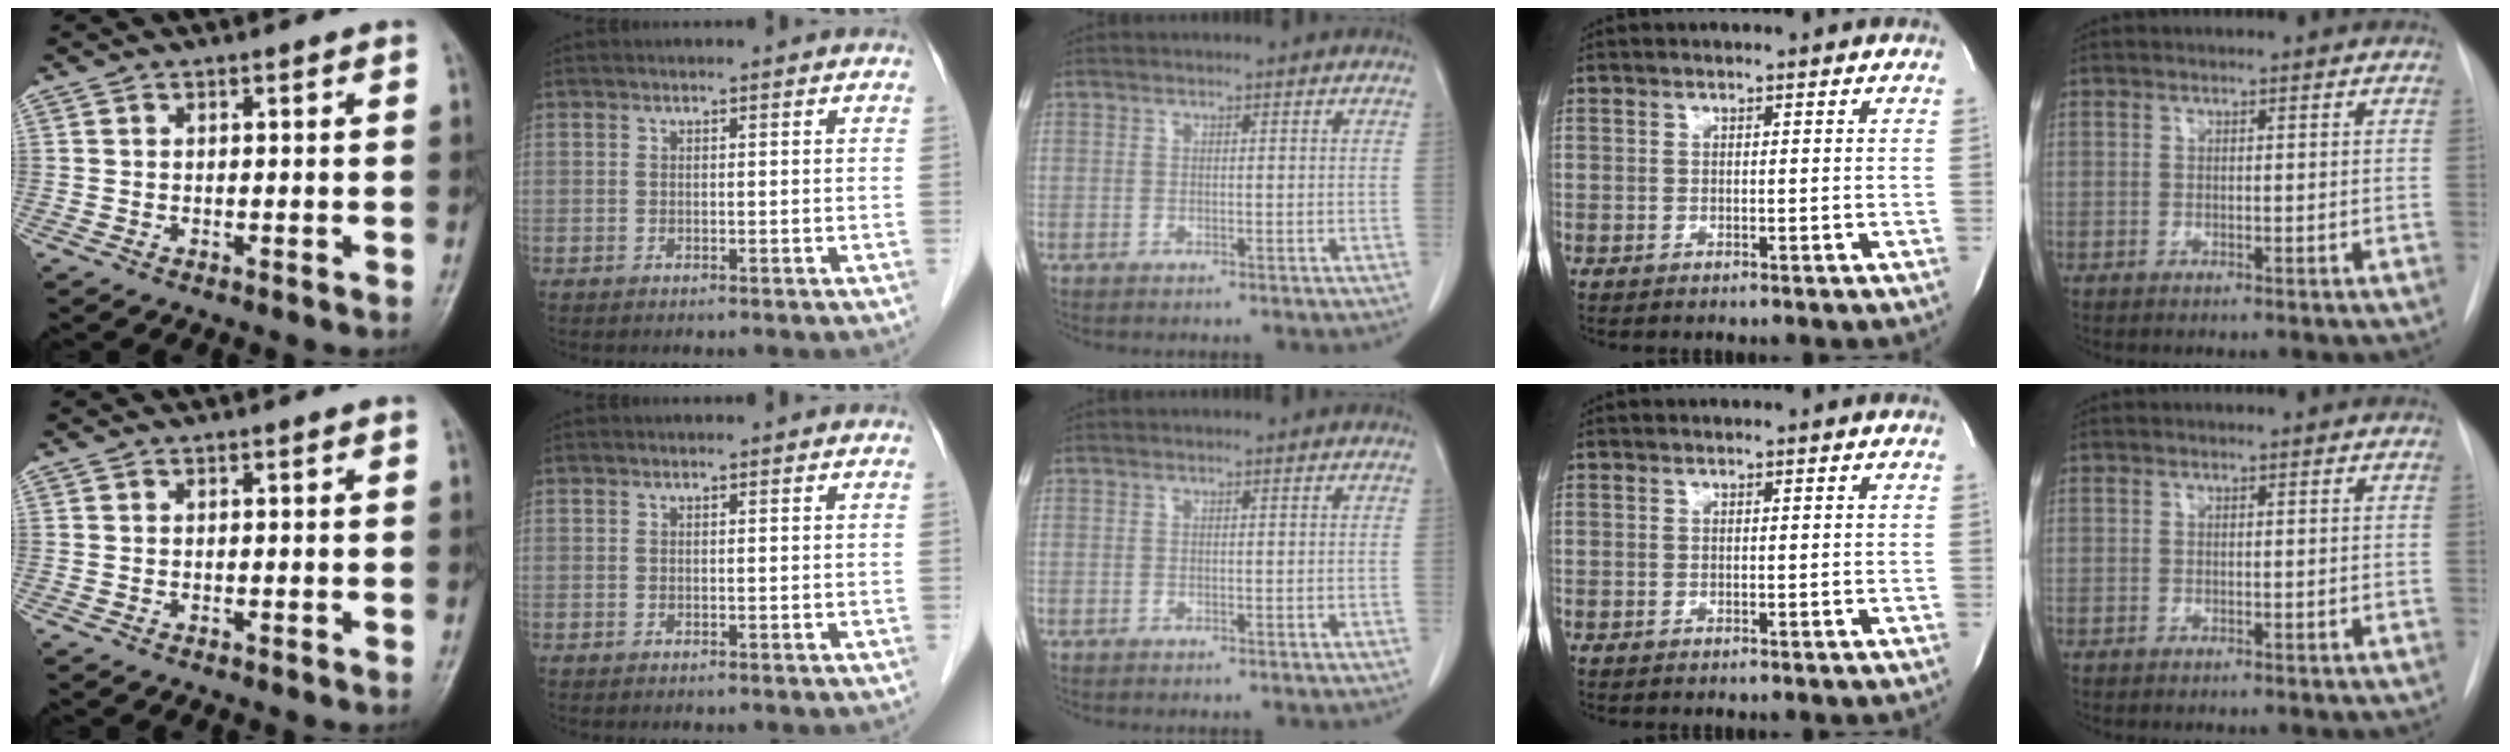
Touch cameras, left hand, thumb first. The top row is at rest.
{}